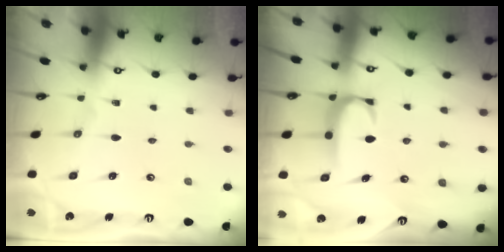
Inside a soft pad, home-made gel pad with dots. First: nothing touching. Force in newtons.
{"total": 1.7, "press": 1.6, "slide": 0.6}